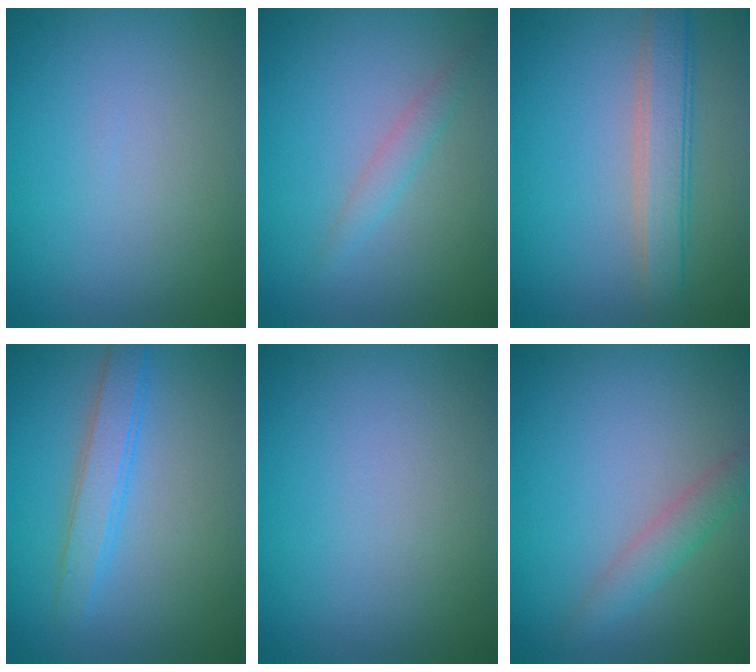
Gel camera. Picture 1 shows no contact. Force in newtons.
{"total": 1.4, "press": 1.4, "slide": 0.1}
{"total": 3.4, "press": 3.4, "slide": 0.1}
{"total": 2.7, "press": 2.7, "slide": 0.1}
{"total": 0.0}
{"total": 2.1, "press": 2.1, "slide": 0.1}